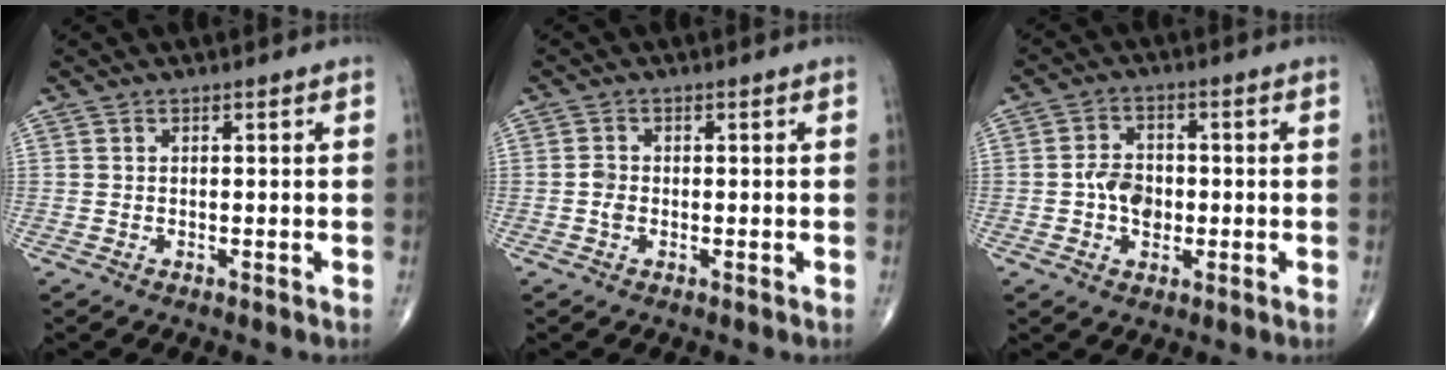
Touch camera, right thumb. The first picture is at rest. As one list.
[{"total": 1.6, "force": [-0.4, 1.2, 1.0], "torque": [-0.013, 0.002, -0.011]}, {"total": 6.0, "force": [-0.9, 4.4, 4.0], "torque": [-0.049, 0.012, -0.018]}]